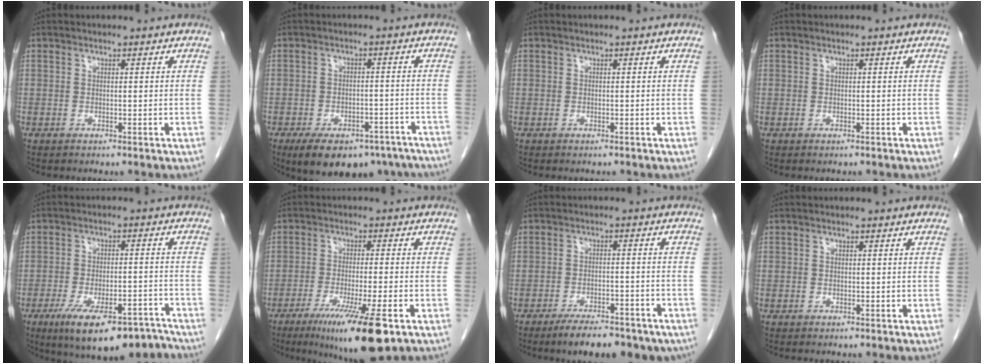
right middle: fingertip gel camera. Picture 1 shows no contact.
{"total": 15.6, "force": [-11.2, 7.8, 7.6], "torque": [-0.121, 0.002, -0.145]}
{"total": 0.0}
{"total": 0.0}
{"total": 15.1, "force": [-11.5, 4.4, 8.7], "torque": [-0.111, 0.015, -0.173]}
{"total": 12.4, "force": [-7.0, 0.6, 10.2], "torque": [-0.156, -0.032, -0.111]}
{"total": 11.9, "force": [-9.3, 3.8, 6.3], "torque": [-0.075, 0.005, -0.130]}
{"total": 0.0}